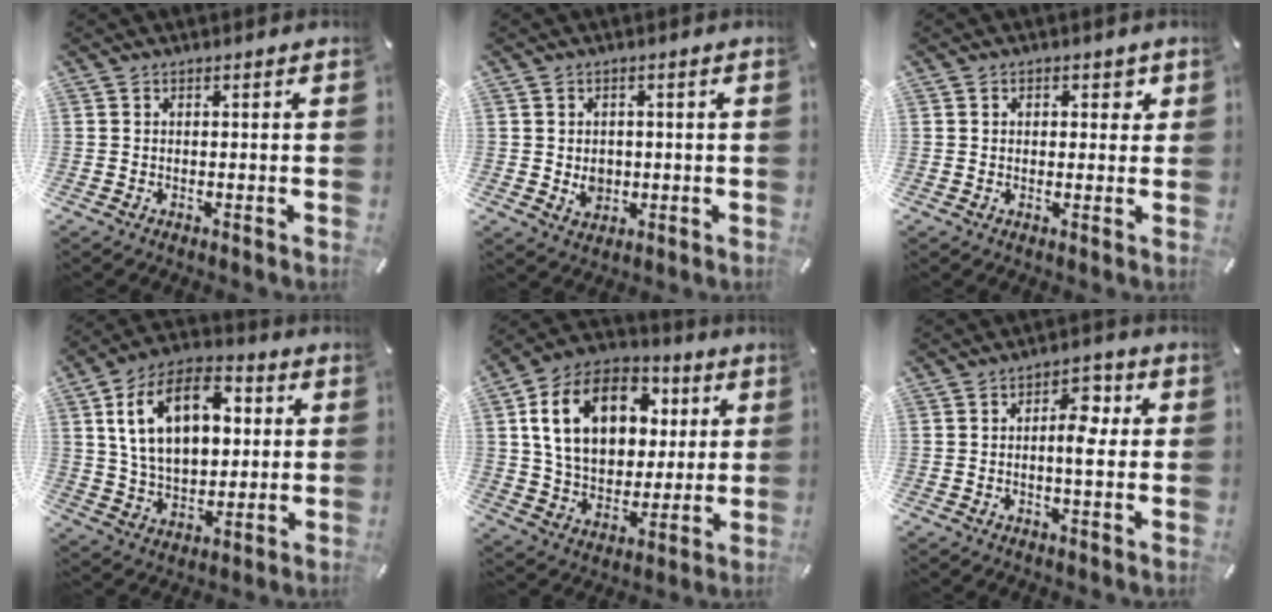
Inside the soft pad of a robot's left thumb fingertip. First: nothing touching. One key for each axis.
{"total": 3.9, "fx": -0.2, "fy": 3.5, "fz": 1.7, "tx": -0.016, "ty": -0.002, "tz": -0.005}
{"total": 2.6, "fx": 0.6, "fy": 1.9, "fz": 1.6, "tx": -0.010, "ty": -0.001, "tz": 0.002}
{"total": 18.0, "fx": 5.4, "fy": 11.8, "fz": 12.4, "tx": -0.242, "ty": 0.006, "tz": 0.094}
{"total": 19.0, "fx": 6.4, "fy": 13.8, "fz": 11.4, "tx": -0.211, "ty": -0.009, "tz": 0.120}
{"total": 6.6, "fx": 0.4, "fy": 3.1, "fz": 5.8, "tx": -0.079, "ty": 0.002, "tz": -0.001}